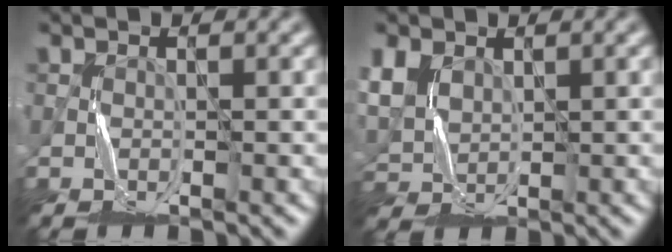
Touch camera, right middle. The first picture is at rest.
{"total": 4.5, "force": [1.8, 3.2, 2.5], "torque": [-0.073, 0.003, 0.039]}